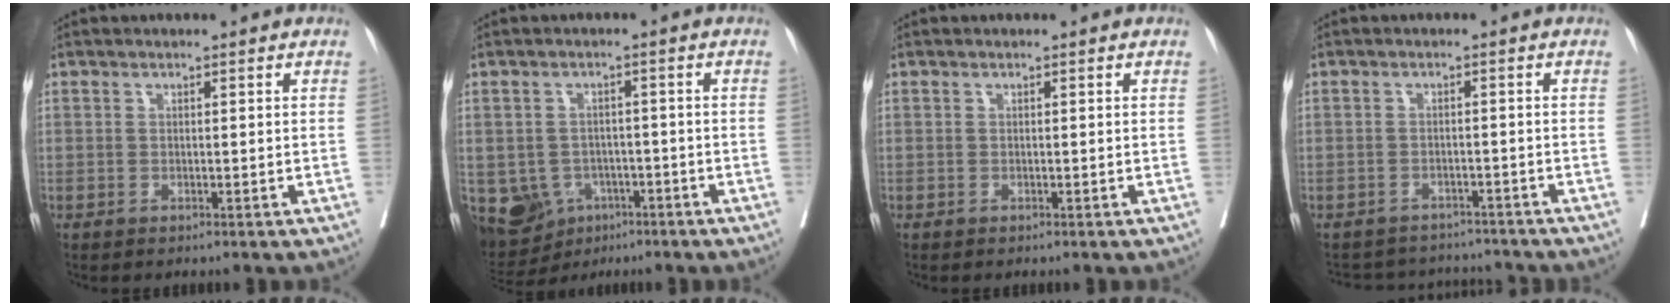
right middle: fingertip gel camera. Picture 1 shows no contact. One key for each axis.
{"total": 10.2, "fx": -4.3, "fy": 8.4, "fz": 3.8, "tx": -0.089, "ty": 0.007, "tz": -0.054}
{"total": 0.0}
{"total": 7.6, "fx": -7.1, "fy": 2.7, "fz": 0.0, "tx": 0.005, "ty": 0.019, "tz": -0.090}